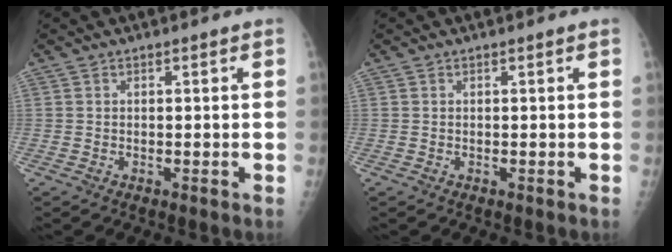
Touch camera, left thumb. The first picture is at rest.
{"total": 0.0}